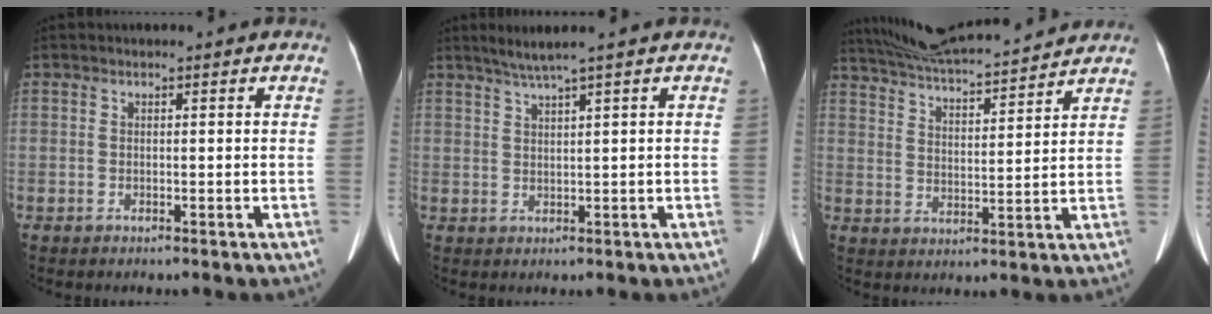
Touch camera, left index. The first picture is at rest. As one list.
[{"total": 3.1, "force": [2.2, -0.9, 2.0], "torque": [-0.046, 0.002, 0.048]}, {"total": 16.7, "force": [15.6, 1.0, 5.9], "torque": [-0.108, 0.027, 0.243]}]